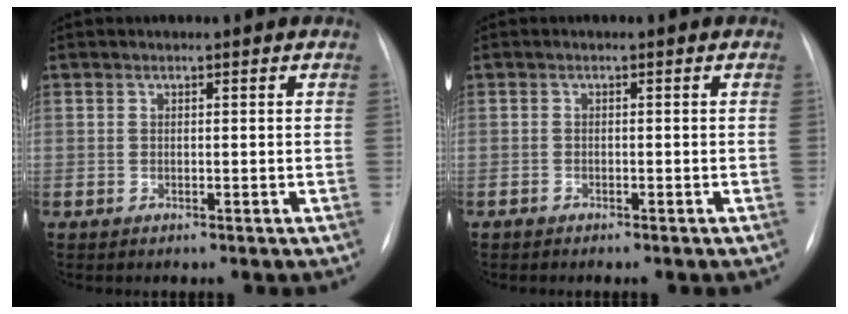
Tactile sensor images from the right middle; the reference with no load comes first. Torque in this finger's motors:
{"motor_torque": [-0.10, -0.08, -0.04, 0.00]}